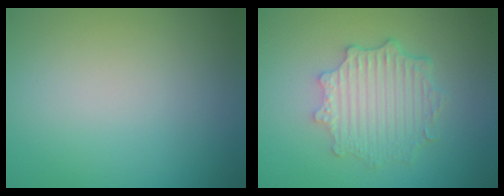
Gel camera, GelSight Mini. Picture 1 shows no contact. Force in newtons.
{"total": 4.5, "press": 3.6, "slide": 2.8}